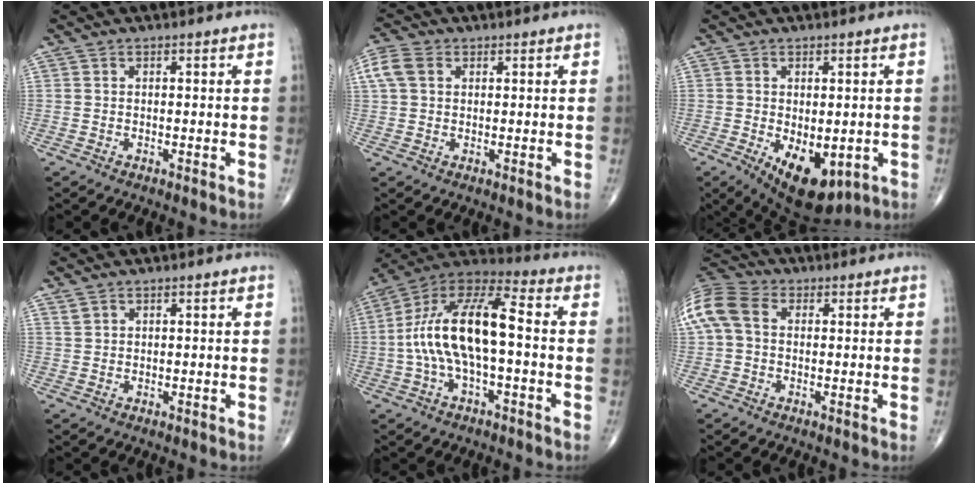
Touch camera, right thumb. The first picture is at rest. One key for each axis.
{"total": 5.4, "fx": 1.7, "fy": 3.9, "fz": 3.4, "tx": -0.080, "ty": 0.017, "tz": 0.031}
{"total": 11.4, "fx": -3.6, "fy": 6.1, "fz": 9.0, "tx": -0.119, "ty": -0.013, "tz": -0.037}
{"total": 1.1, "fx": 0.9, "fy": 0.6, "fz": 0.3, "tx": -0.002, "ty": 0.000, "tz": 0.018}
{"total": 16.6, "fx": -1.1, "fy": 6.7, "fz": 15.2, "tx": -0.303, "ty": 0.051, "tz": -0.025}
{"total": 11.6, "fx": 1.8, "fy": 8.5, "fz": 7.7, "tx": -0.185, "ty": 0.036, "tz": 0.027}